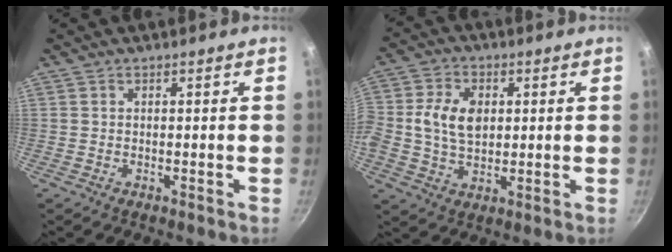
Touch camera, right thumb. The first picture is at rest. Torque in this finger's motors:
{"motor_torque": [1.92, 3.08, 0.98, 0.52, 0.47]}